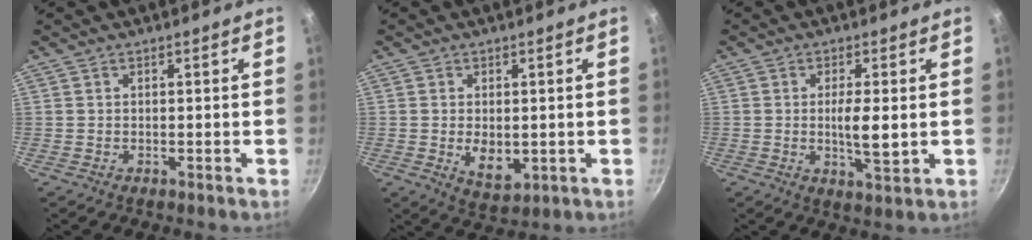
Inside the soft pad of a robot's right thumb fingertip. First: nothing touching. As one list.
[{"total": 6.0, "force": [-0.4, 3.8, 4.7], "torque": [-0.066, -0.013, 0.006]}, {"total": 5.9, "force": [0.0, 1.6, 5.7], "torque": [-0.103, -0.007, 0.002]}]